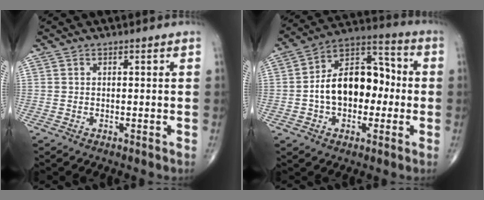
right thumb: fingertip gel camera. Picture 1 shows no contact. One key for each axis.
{"total": 16.7, "fx": -1.1, "fy": 10.7, "fz": 12.7, "tx": -0.178, "ty": 0.046, "tz": -0.026}